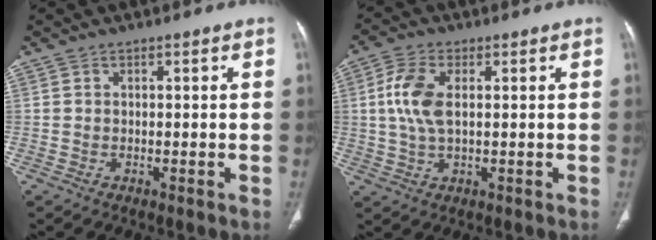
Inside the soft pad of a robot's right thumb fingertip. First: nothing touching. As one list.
[{"total": 7.3, "force": [1.1, 3.7, 6.2], "torque": [-0.145, 0.006, 0.021]}]